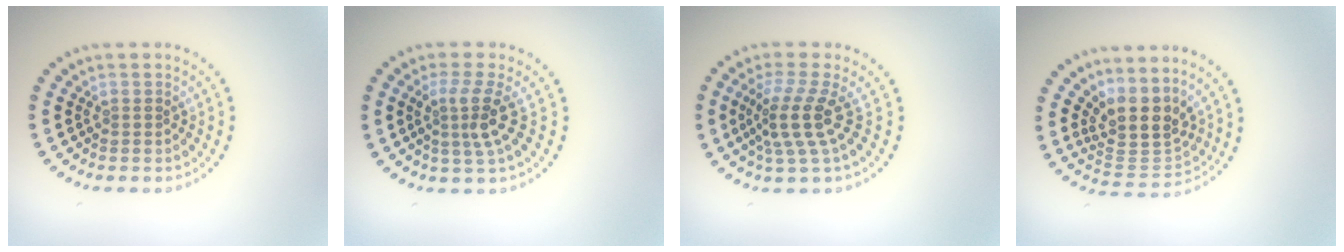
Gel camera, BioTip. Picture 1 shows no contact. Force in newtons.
{"total": 3.1, "press": 2.2, "slide": 2.2}
{"total": 3.7, "press": 2.7, "slide": 2.6}
{"total": 4.2, "press": 3.4, "slide": 2.5}